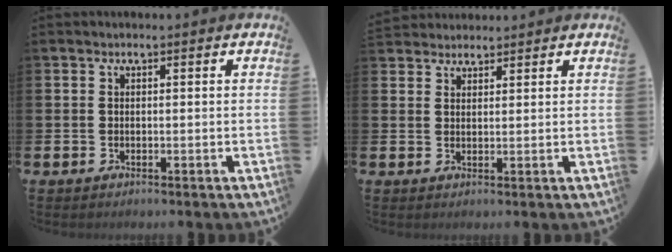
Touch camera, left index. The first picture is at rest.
{"total": 2.5, "force": [2.4, 0.8, -0.2], "torque": [0.003, -0.006, 0.045]}